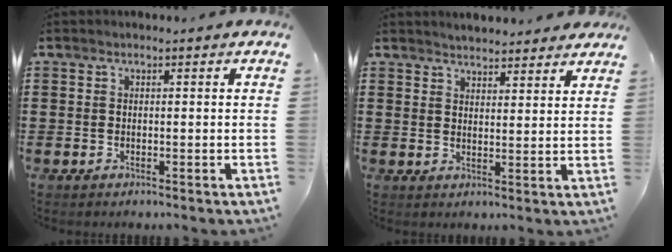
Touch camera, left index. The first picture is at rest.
{"total": 3.2, "force": [3.2, 0.2, 0.1], "torque": [-0.010, -0.009, 0.060]}